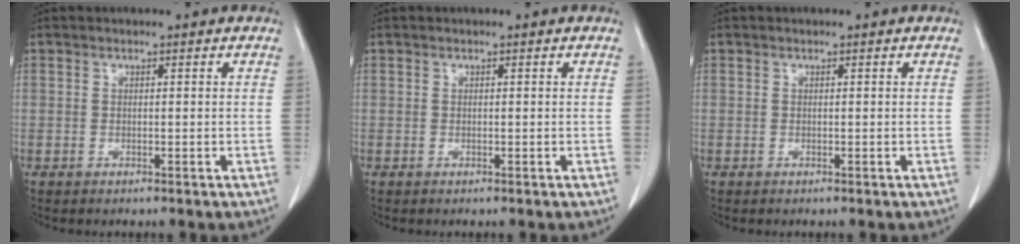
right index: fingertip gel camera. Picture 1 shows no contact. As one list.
[{"total": 0.0}, {"total": 0.0}]